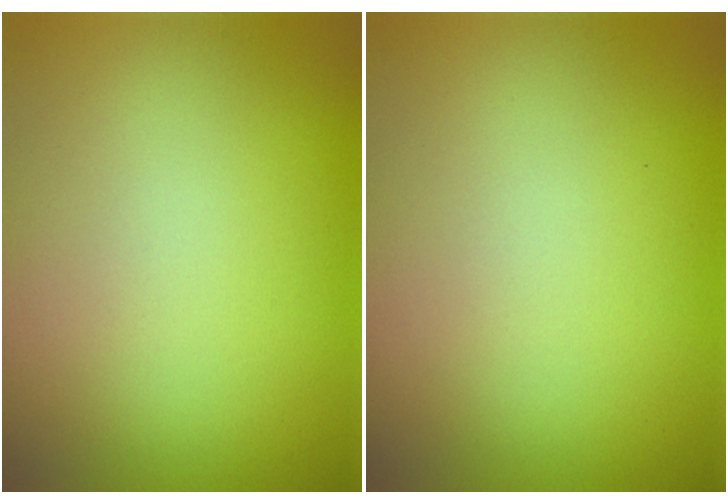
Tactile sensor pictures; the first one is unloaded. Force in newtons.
{"total": 0.0}